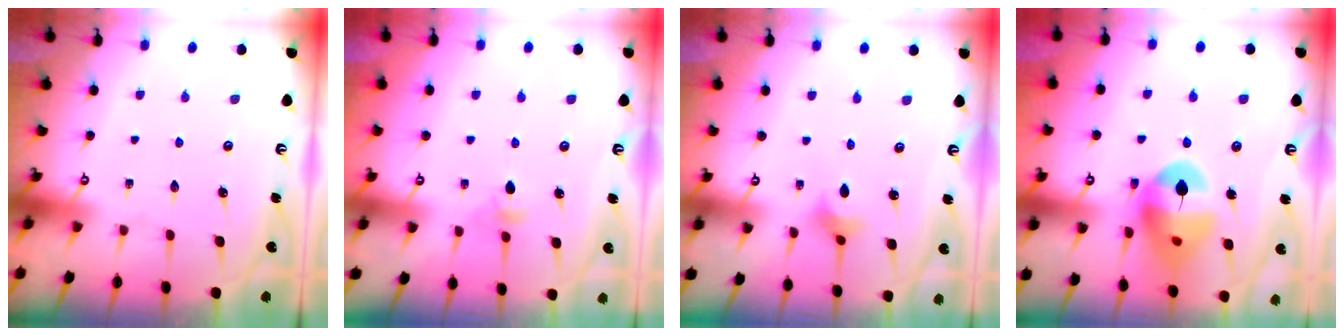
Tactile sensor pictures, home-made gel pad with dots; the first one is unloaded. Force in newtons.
{"total": 3.4, "press": 3.3, "slide": 0.8}
{"total": 2.9, "press": 2.8, "slide": 0.6}
{"total": 14.3, "press": 14.2, "slide": 2.0}